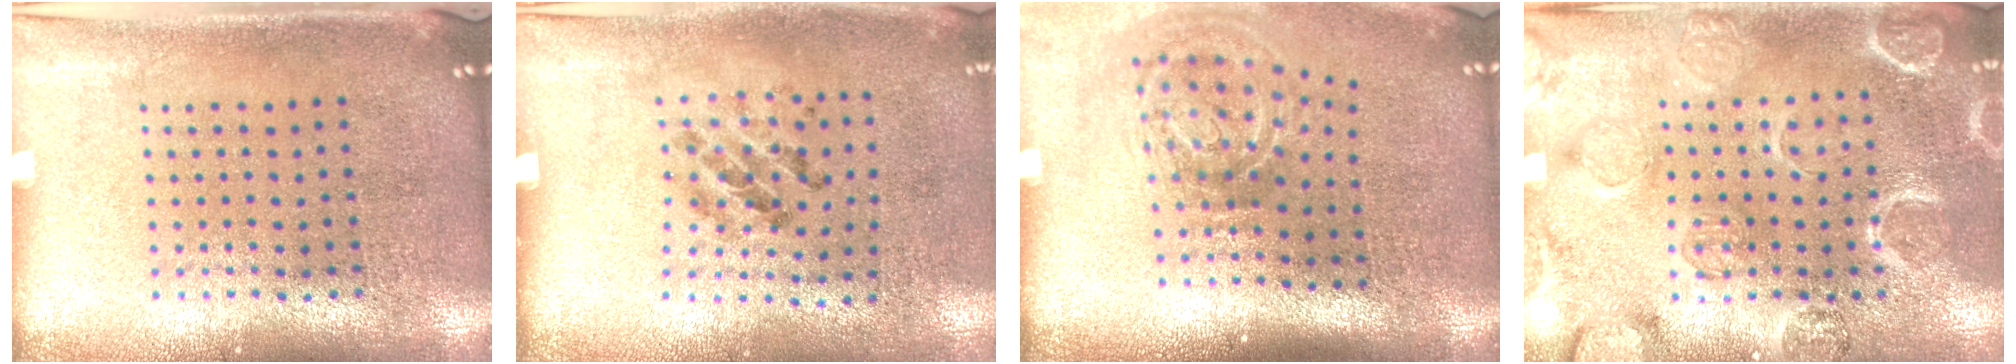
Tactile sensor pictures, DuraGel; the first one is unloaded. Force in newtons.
{"total": 1.4, "press": 0.7, "slide": 1.2}
{"total": 2.0, "press": 1.2, "slide": 1.6}
{"total": 2.5, "press": 2.5, "slide": 0.3}